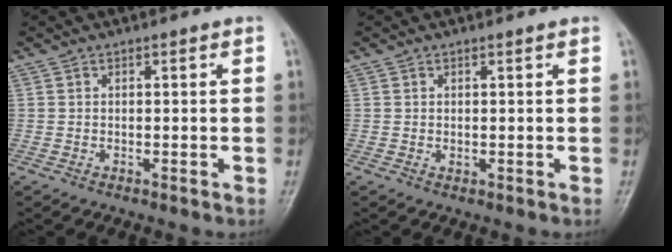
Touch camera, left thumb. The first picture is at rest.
{"total": 0.7, "force": [0.3, 0.3, 0.5], "torque": [-0.007, -0.003, 0.005]}